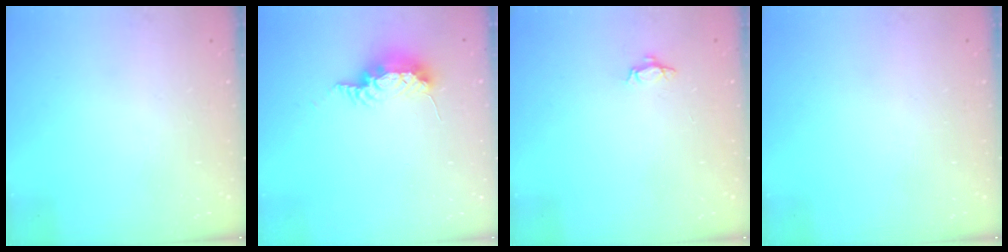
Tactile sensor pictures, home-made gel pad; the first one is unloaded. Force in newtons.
{"total": 7.9, "press": 7.7, "slide": 1.8}
{"total": 3.6, "press": 3.6, "slide": 0.4}
{"total": 0.0}